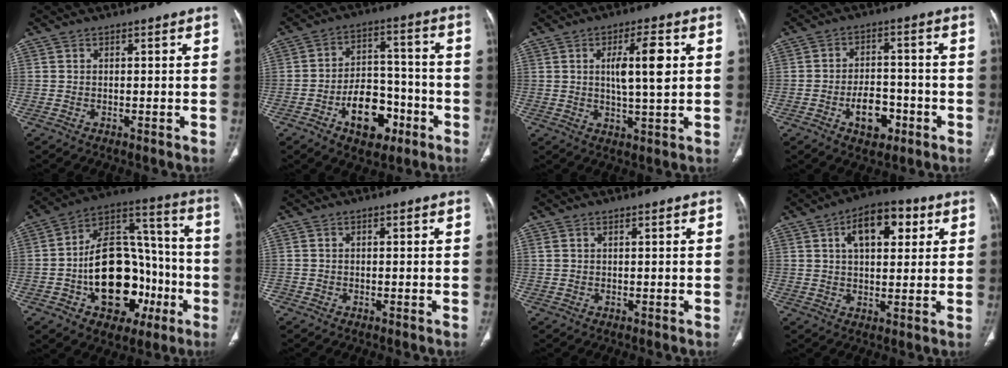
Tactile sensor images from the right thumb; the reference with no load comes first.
{"total": 12.8, "force": [-5.9, 8.0, 8.1], "torque": [-0.093, 0.046, -0.089]}
{"total": 8.4, "force": [1.7, 2.1, 7.9], "torque": [-0.131, -0.005, 0.031]}
{"total": 8.0, "force": [-3.4, 4.8, 5.3], "torque": [-0.062, 0.025, -0.052]}
{"total": 24.8, "force": [-6.2, 15.9, 18.0], "torque": [-0.247, 0.054, -0.083]}
{"total": 0.6, "force": [-0.1, 0.5, 0.2], "torque": [0.005, 0.003, -0.003]}
{"total": 1.1, "force": [0.6, 0.6, 0.8], "torque": [-0.021, 0.009, 0.017]}
{"total": 11.8, "force": [4.2, 6.2, 9.0], "torque": [-0.112, 0.006, 0.062]}